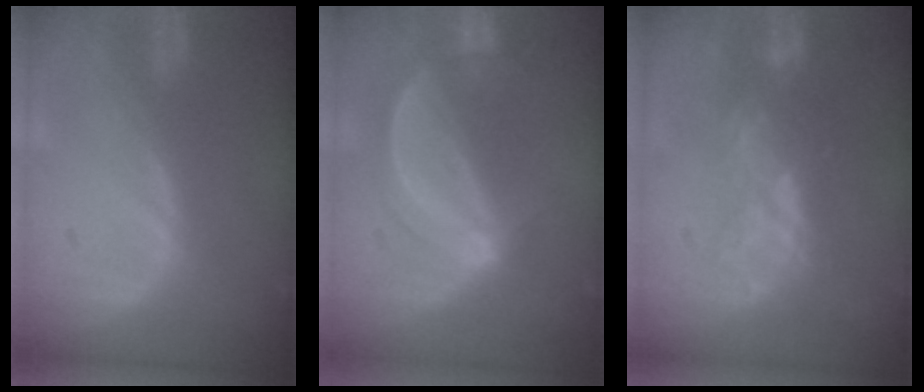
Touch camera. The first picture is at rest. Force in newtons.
{"total": 5.9, "press": 5.5, "slide": 2.1}
{"total": 6.7, "press": 5.9, "slide": 3.2}